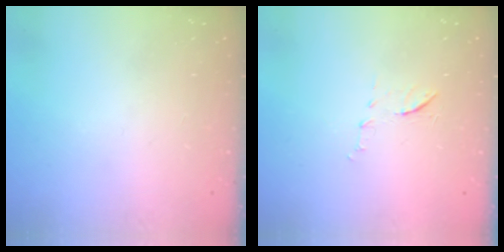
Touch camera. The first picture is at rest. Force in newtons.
{"total": 6.1, "press": 5.9, "slide": 1.5}